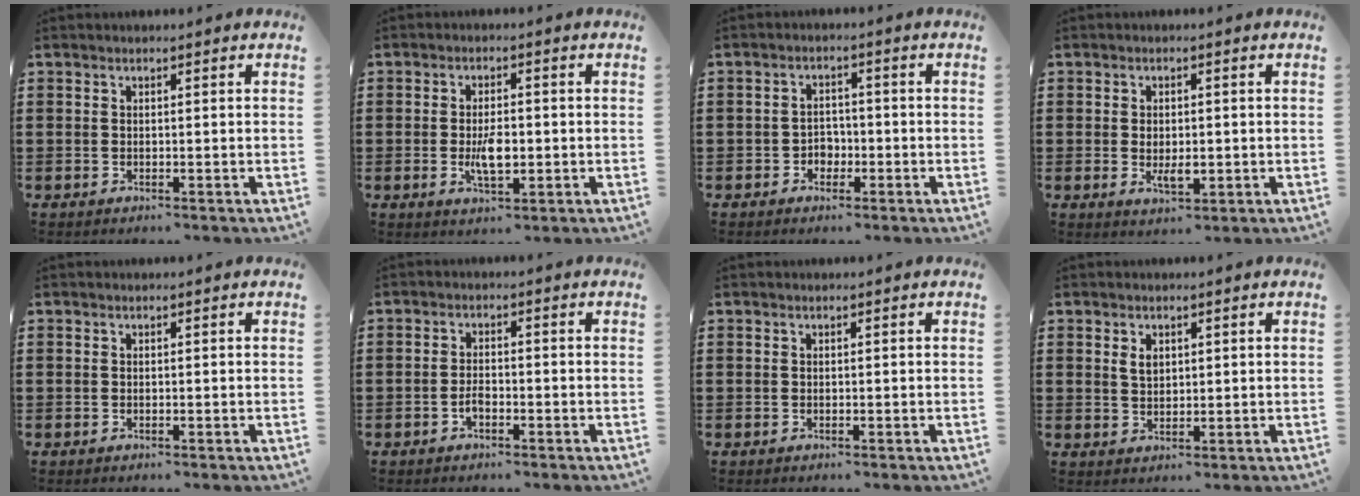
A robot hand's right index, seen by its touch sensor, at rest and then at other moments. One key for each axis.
{"total": 4.8, "fx": -0.8, "fy": 2.0, "fz": 4.3, "tx": -0.081, "ty": 0.001, "tz": -0.014}
{"total": 2.5, "fx": -1.2, "fy": 2.1, "fz": 0.7, "tx": -0.020, "ty": 0.004, "tz": -0.028}
{"total": 2.8, "fx": -0.3, "fy": 1.4, "fz": 2.5, "tx": -0.054, "ty": -0.002, "tz": -0.007}
{"total": 0.0}
{"total": 2.1, "fx": -1.1, "fy": 0.9, "fz": 1.5, "tx": -0.030, "ty": 0.002, "tz": -0.021}
{"total": 0.0}
{"total": 2.2, "fx": 1.0, "fy": 1.4, "fz": 1.5, "tx": -0.033, "ty": 0.004, "tz": 0.018}